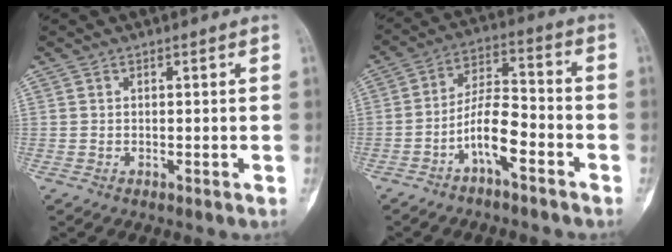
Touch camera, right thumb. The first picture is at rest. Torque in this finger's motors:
{"motor_torque": [-0.03, 0.01, 0.35, 0.22, -0.03]}